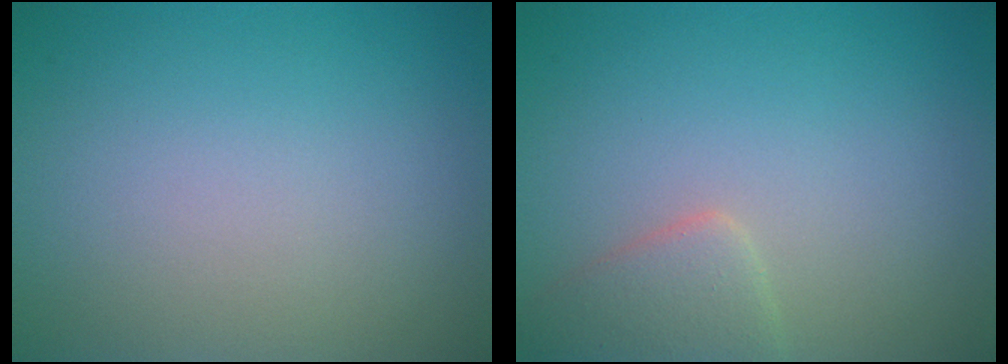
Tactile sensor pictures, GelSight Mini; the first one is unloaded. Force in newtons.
{"total": 2.4, "press": 2.4, "slide": 0.1}